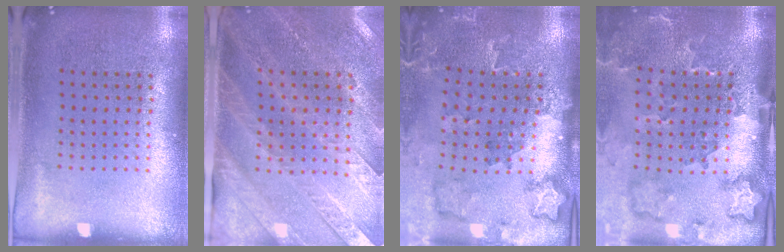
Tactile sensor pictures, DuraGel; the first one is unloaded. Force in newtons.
{"total": 2.9, "press": 2.7, "slide": 1.2}
{"total": 1.8, "press": 1.7, "slide": 0.4}
{"total": 3.5, "press": 2.5, "slide": 2.5}